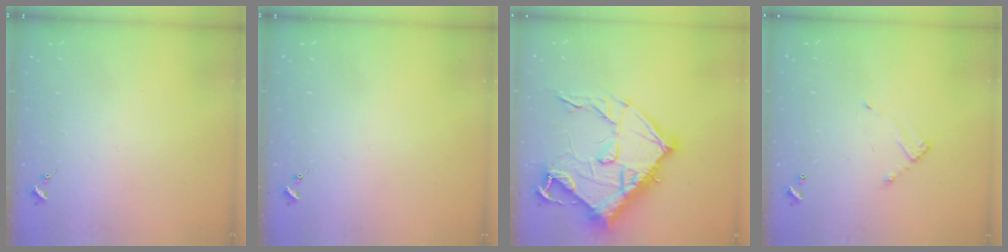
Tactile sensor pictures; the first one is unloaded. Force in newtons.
{"total": 0.0}
{"total": 22.3, "press": 22.2, "slide": 1.4}
{"total": 4.3, "press": 4.3, "slide": 0.2}